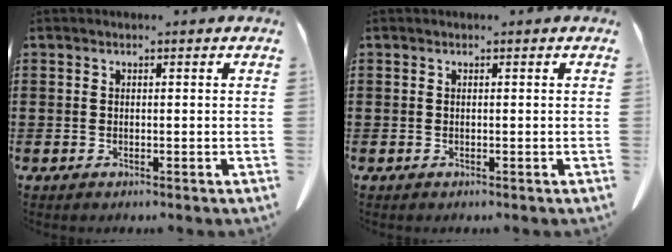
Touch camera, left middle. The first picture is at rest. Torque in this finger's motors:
{"motor_torque": [-0.03, 0.02, 0.00, 0.00]}